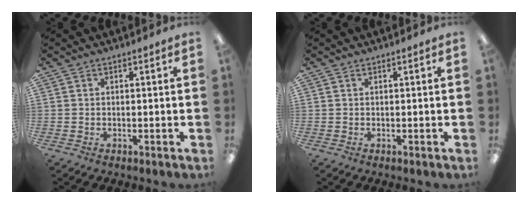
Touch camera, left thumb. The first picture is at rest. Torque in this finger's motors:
{"motor_torque": [0.00, 0.00, -0.03, 0.03, 0.00]}